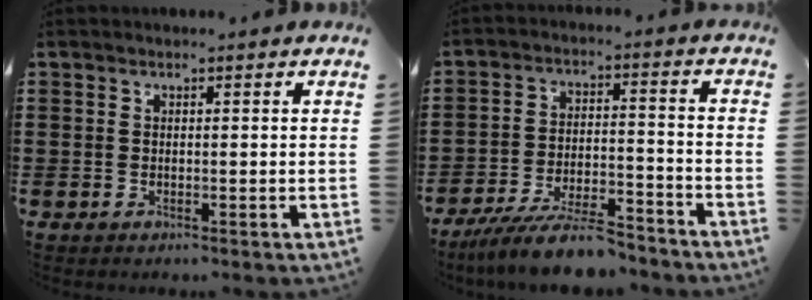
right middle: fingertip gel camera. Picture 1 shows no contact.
{"total": 9.3, "force": [-8.0, 1.7, 4.3], "torque": [-0.072, 0.018, -0.150]}